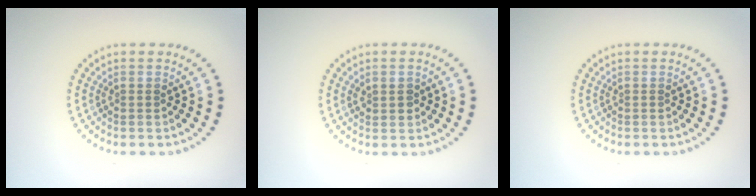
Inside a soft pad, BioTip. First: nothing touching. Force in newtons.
{"total": 1.5, "press": 1.4, "slide": 0.4}
{"total": 0.0}